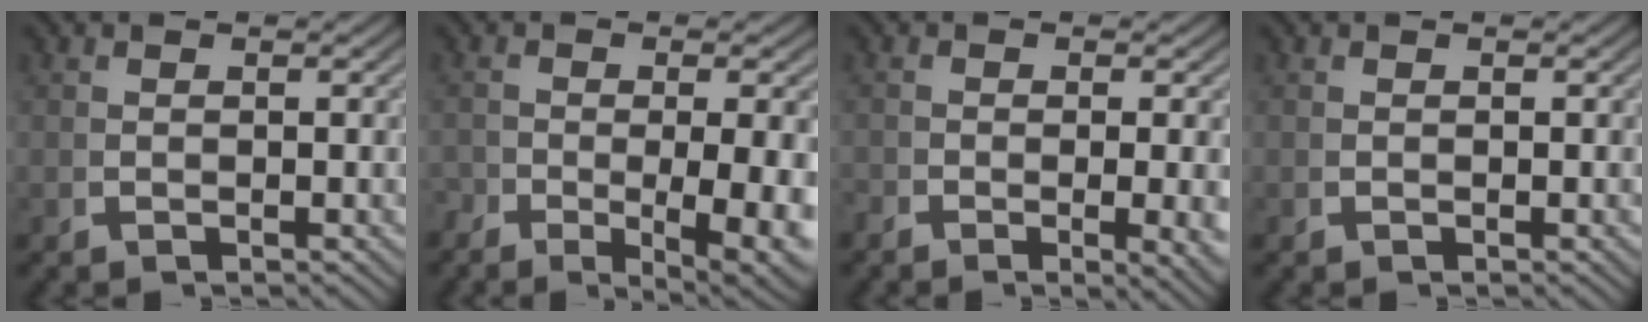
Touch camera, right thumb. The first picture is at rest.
{"total": 6.5, "force": [-2.3, 2.5, 5.5], "torque": [-0.079, -0.022, -0.025]}
{"total": 3.0, "force": [-0.9, 0.6, 2.8], "torque": [-0.037, -0.009, -0.011]}
{"total": 0.0}